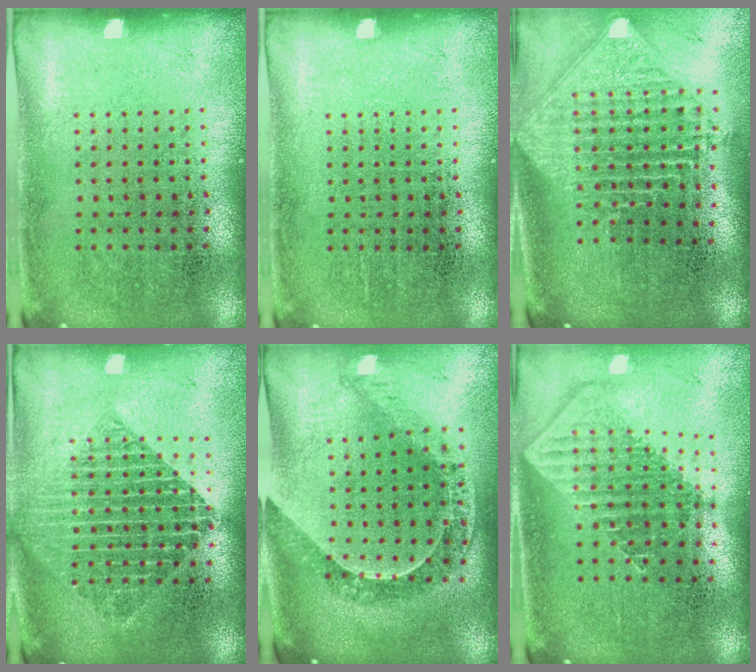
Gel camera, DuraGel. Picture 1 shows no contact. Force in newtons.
{"total": 0.0}
{"total": 2.3, "press": 1.8, "slide": 1.5}
{"total": 1.8, "press": 1.6, "slide": 1.0}
{"total": 1.0, "press": 1.0, "slide": 0.1}
{"total": 1.8, "press": 1.5, "slide": 1.1}